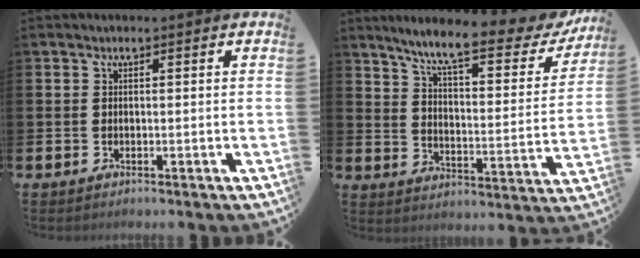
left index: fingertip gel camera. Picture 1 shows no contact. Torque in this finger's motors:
{"motor_torque": [1.04, -1.10, 0.68, 0.21]}